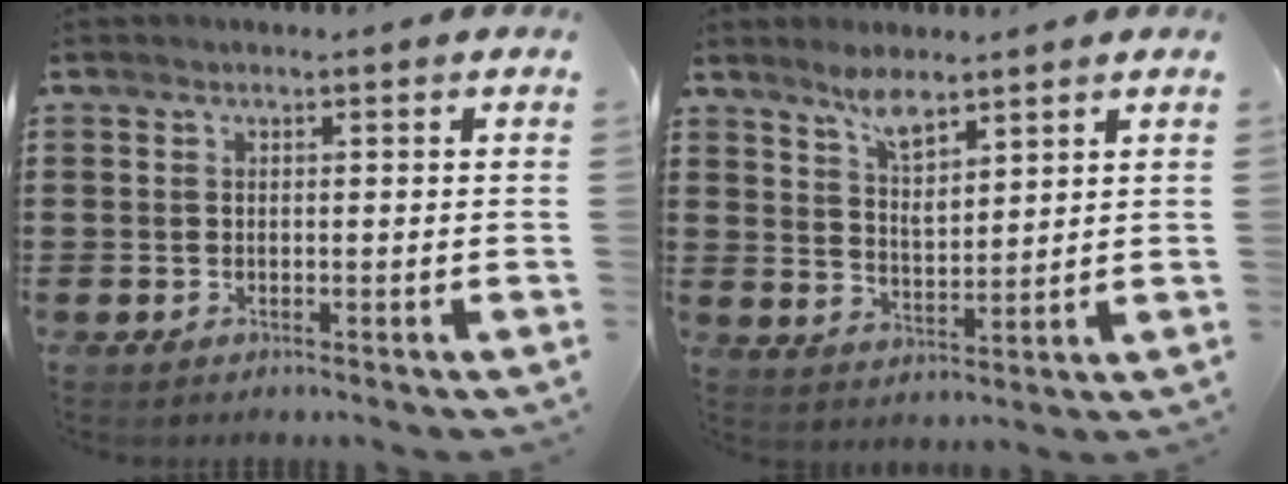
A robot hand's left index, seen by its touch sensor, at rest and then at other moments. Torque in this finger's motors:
{"motor_torque": [0.72, 0.41, 0.19, 0.07]}